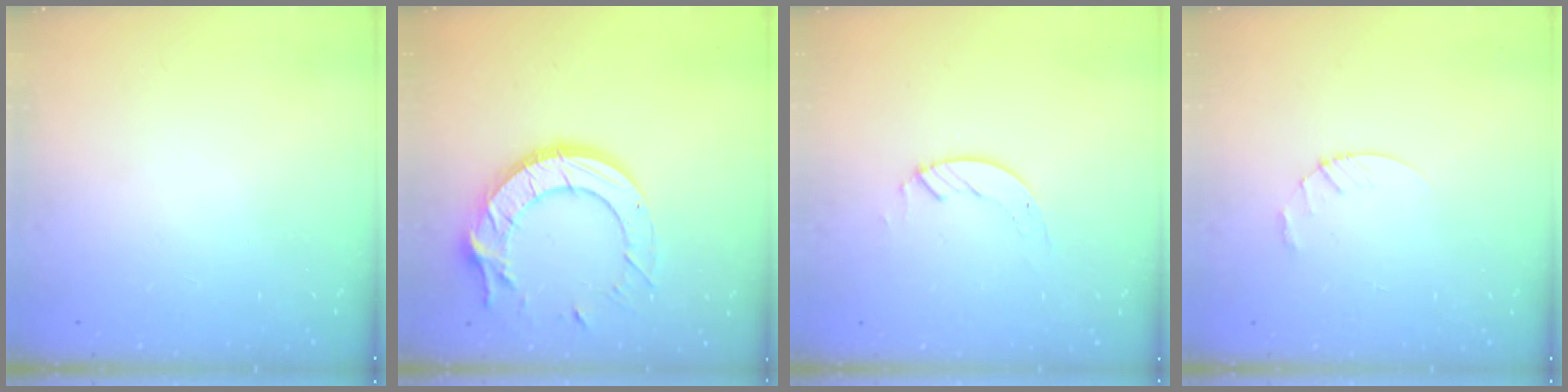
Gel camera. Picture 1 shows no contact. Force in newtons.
{"total": 16.0, "press": 15.9, "slide": 1.4}
{"total": 2.7, "press": 2.7, "slide": 0.2}
{"total": 3.7, "press": 3.7, "slide": 0.5}